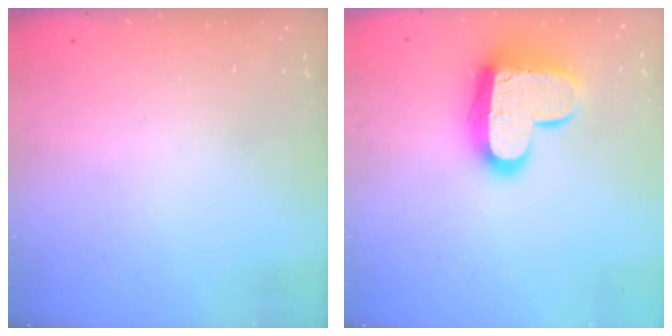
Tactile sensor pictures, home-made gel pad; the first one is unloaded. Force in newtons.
{"total": 16.7, "press": 16.6, "slide": 1.3}